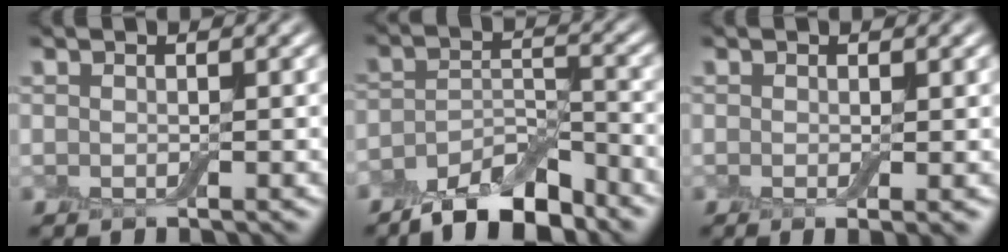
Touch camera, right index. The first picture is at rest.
{"total": 6.7, "force": [-5.4, 2.2, 3.4], "torque": [-0.055, -0.002, -0.097]}
{"total": 1.7, "force": [-0.3, 0.3, 1.6], "torque": [-0.023, -0.007, -0.004]}